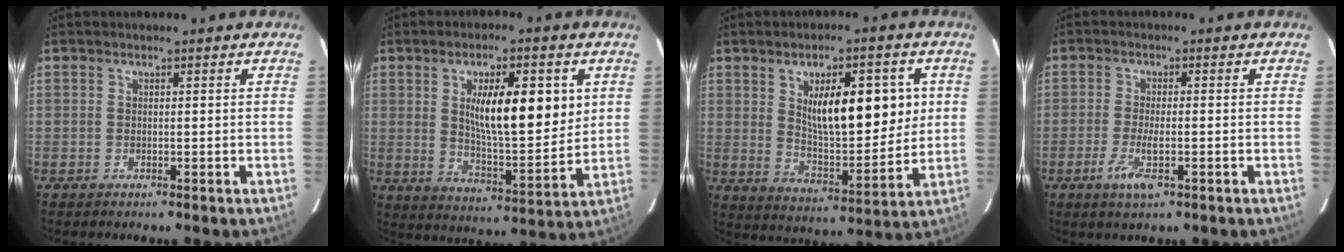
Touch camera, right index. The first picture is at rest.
{"total": 13.6, "force": [3.9, 3.8, 12.4], "torque": [-0.200, 0.000, 0.069]}
{"total": 14.1, "force": [3.8, 5.3, 12.5], "torque": [-0.191, 0.008, 0.070]}
{"total": 4.1, "force": [-1.9, 0.7, 3.6], "torque": [-0.077, -0.006, -0.033]}